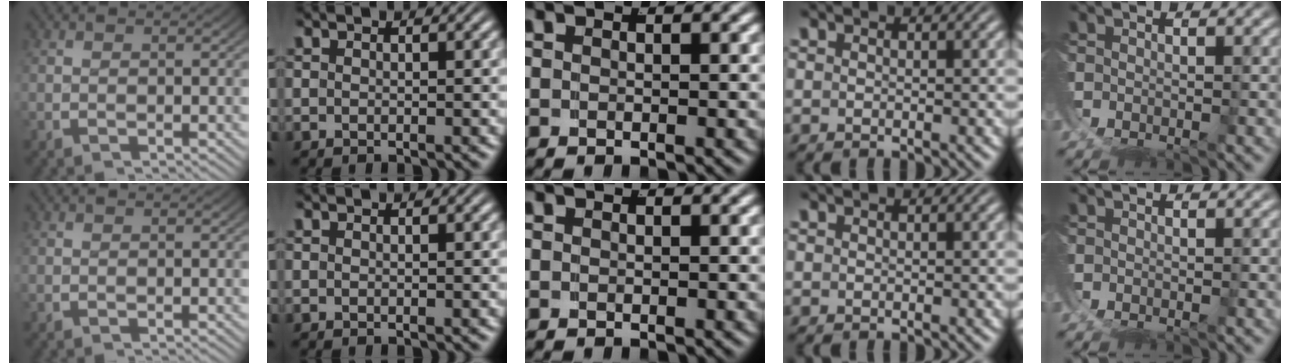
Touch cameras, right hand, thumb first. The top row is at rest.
{}